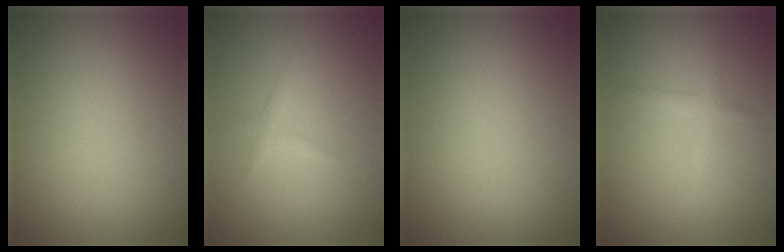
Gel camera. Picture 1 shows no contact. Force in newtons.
{"total": 1.0, "press": 1.0, "slide": 0.1}
{"total": 0.0}
{"total": 0.7, "press": 0.6, "slide": 0.1}